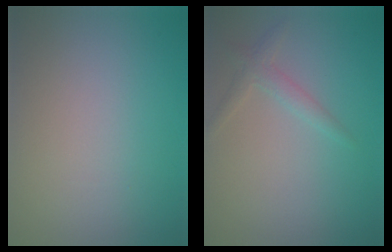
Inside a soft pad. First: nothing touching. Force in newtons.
{"total": 1.6, "press": 1.6, "slide": 0.1}